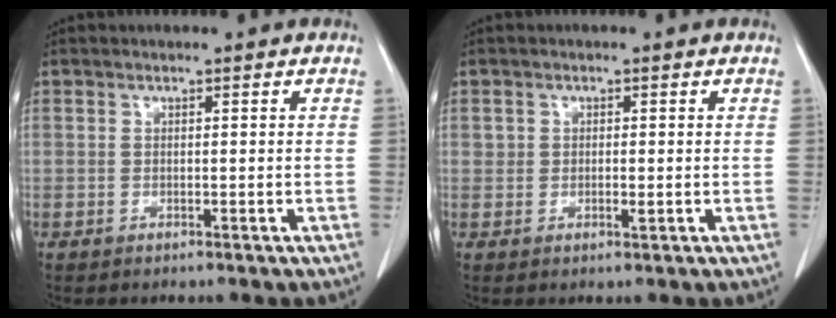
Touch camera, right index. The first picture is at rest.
{"total": 1.3, "force": [0.0, 0.9, 0.9], "torque": [-0.013, 0.000, 0.001]}